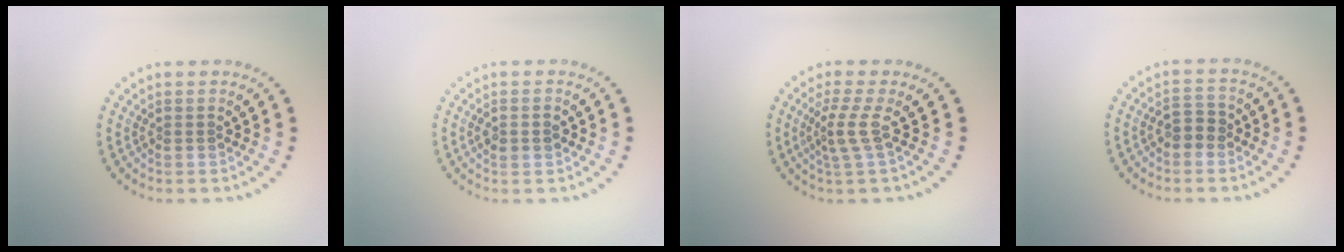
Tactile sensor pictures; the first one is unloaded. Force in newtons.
{"total": 1.3, "press": 1.3, "slide": 0.2}
{"total": 2.4, "press": 1.6, "slide": 1.8}
{"total": 2.1, "press": 2.0, "slide": 0.4}